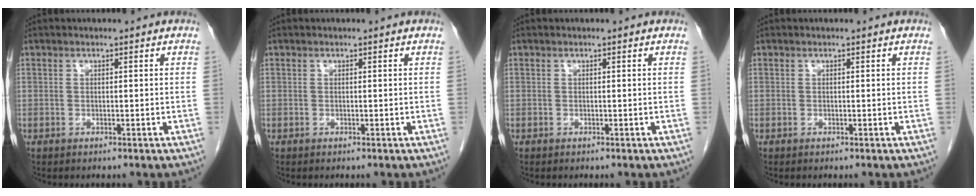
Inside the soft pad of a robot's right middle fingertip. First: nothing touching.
{"total": 0.0}
{"total": 0.0}
{"total": 0.0}